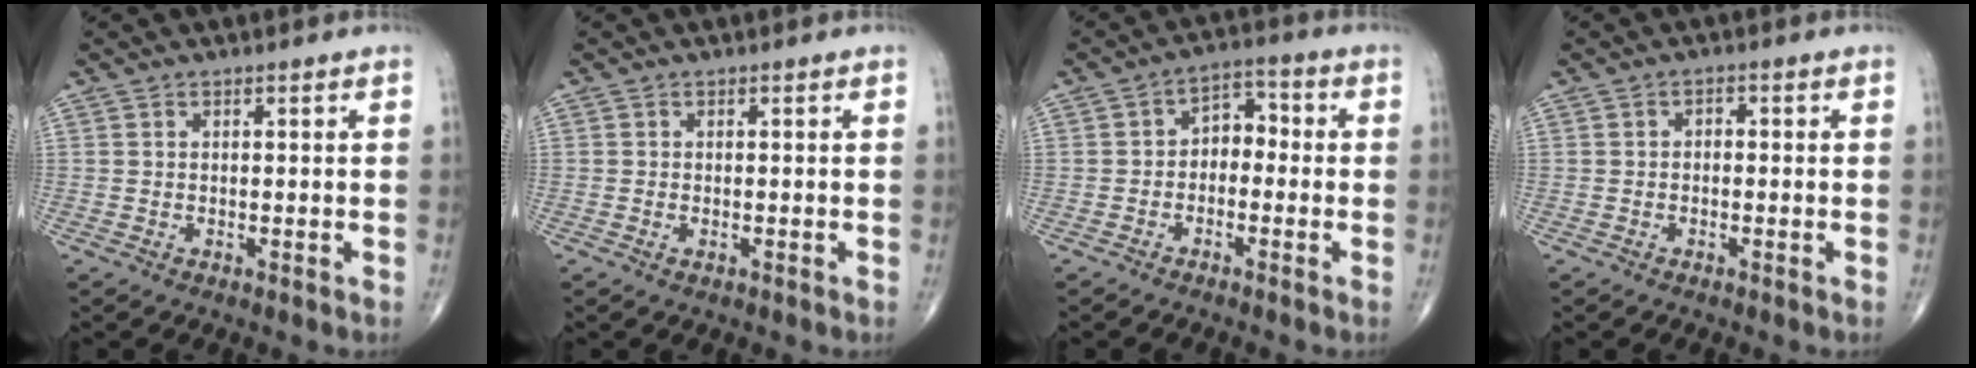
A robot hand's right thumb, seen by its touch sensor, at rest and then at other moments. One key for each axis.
{"total": 0.9, "fx": -0.4, "fy": 0.5, "fz": 0.7, "tx": -0.013, "ty": 0.004, "tz": -0.005}
{"total": 5.4, "fx": -1.0, "fy": 3.9, "fz": 3.6, "tx": -0.032, "ty": 0.031, "tz": -0.032}
{"total": 1.4, "fx": -0.3, "fy": 1.0, "fz": 0.9, "tx": -0.005, "ty": 0.006, "tz": -0.009}